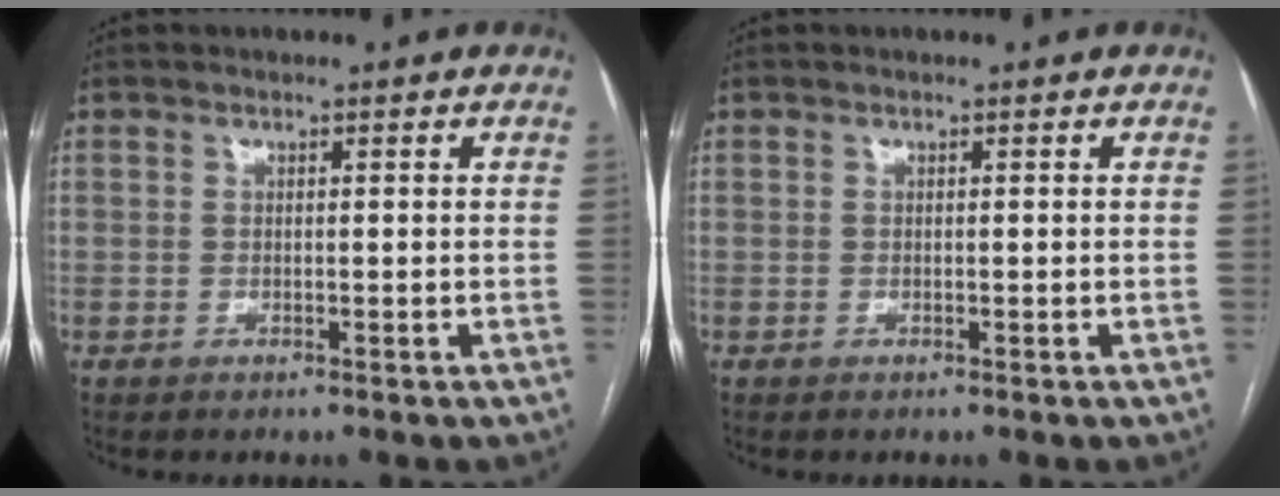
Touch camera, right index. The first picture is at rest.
{"total": 0.0}